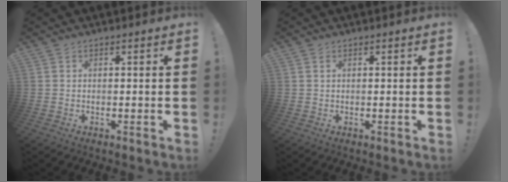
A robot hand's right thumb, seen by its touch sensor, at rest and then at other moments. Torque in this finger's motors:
{"motor_torque": [-0.24, 0.01, -0.38, 0.11, 0.01]}